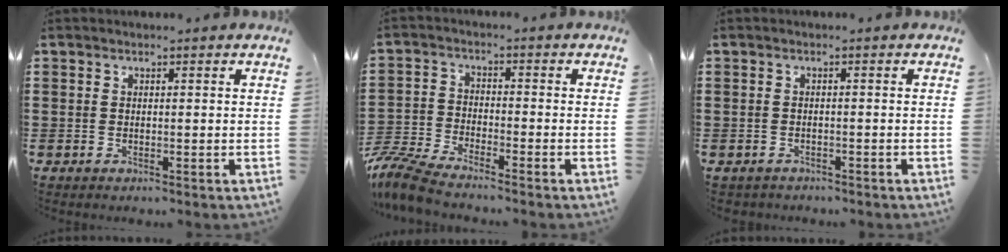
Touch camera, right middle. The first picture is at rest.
{"total": 7.1, "force": [-6.7, 0.8, 2.3], "torque": [-0.071, -0.004, -0.138]}
{"total": 1.3, "force": [-1.2, 0.4, -0.2], "torque": [0.000, 0.002, -0.028]}